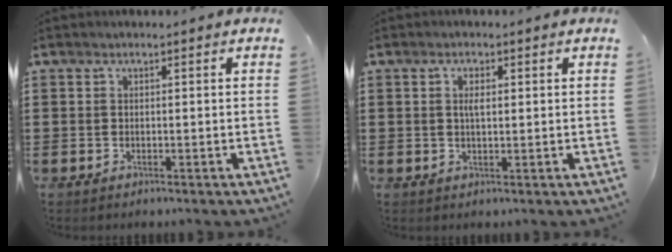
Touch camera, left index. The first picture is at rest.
{"total": 2.2, "force": [0.5, 0.7, 2.0], "torque": [-0.042, 0.003, 0.007]}